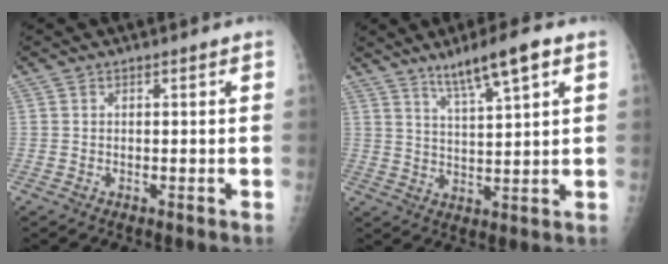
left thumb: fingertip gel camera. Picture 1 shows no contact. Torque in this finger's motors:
{"motor_torque": [0.12, 0.02, 0.67, -0.46, 0.06]}